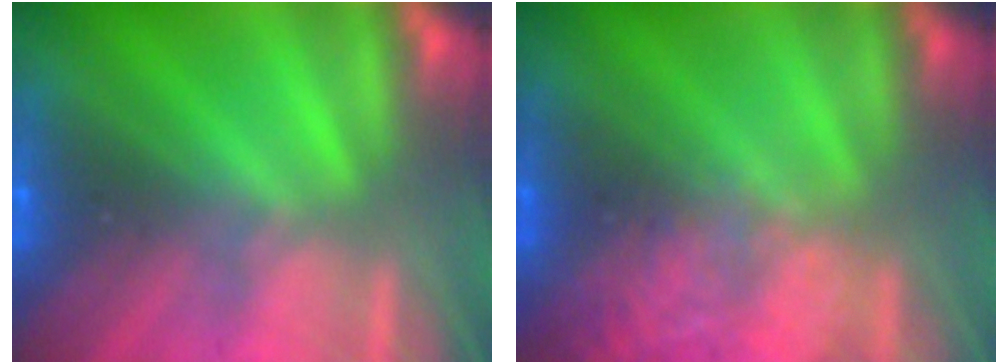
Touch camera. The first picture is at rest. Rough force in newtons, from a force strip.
{"total": 2.1}